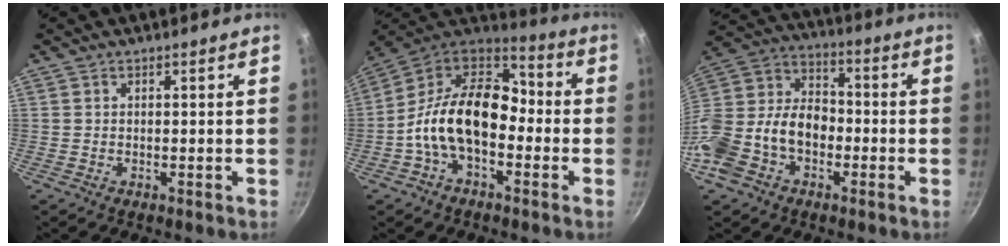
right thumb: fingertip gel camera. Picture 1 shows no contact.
{"total": 18.1, "force": [-3.6, 11.5, 13.5], "torque": [-0.207, 0.056, -0.088]}
{"total": 19.8, "force": [-5.4, 14.2, 12.6], "torque": [-0.234, 0.064, -0.111]}